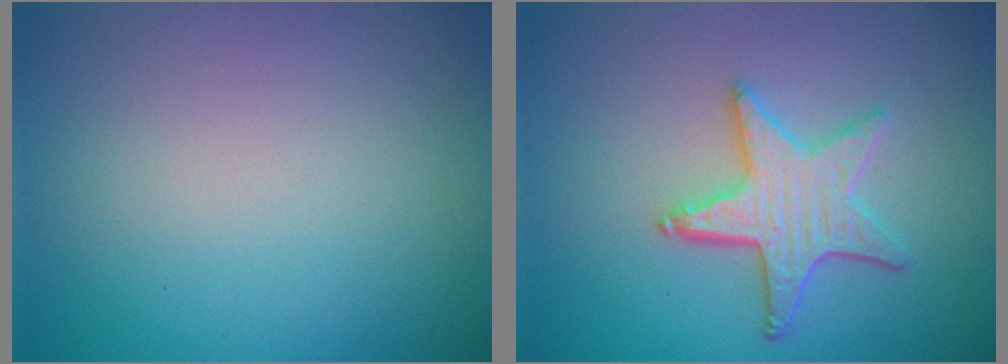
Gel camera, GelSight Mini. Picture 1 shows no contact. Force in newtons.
{"total": 4.4, "press": 3.8, "slide": 2.2}